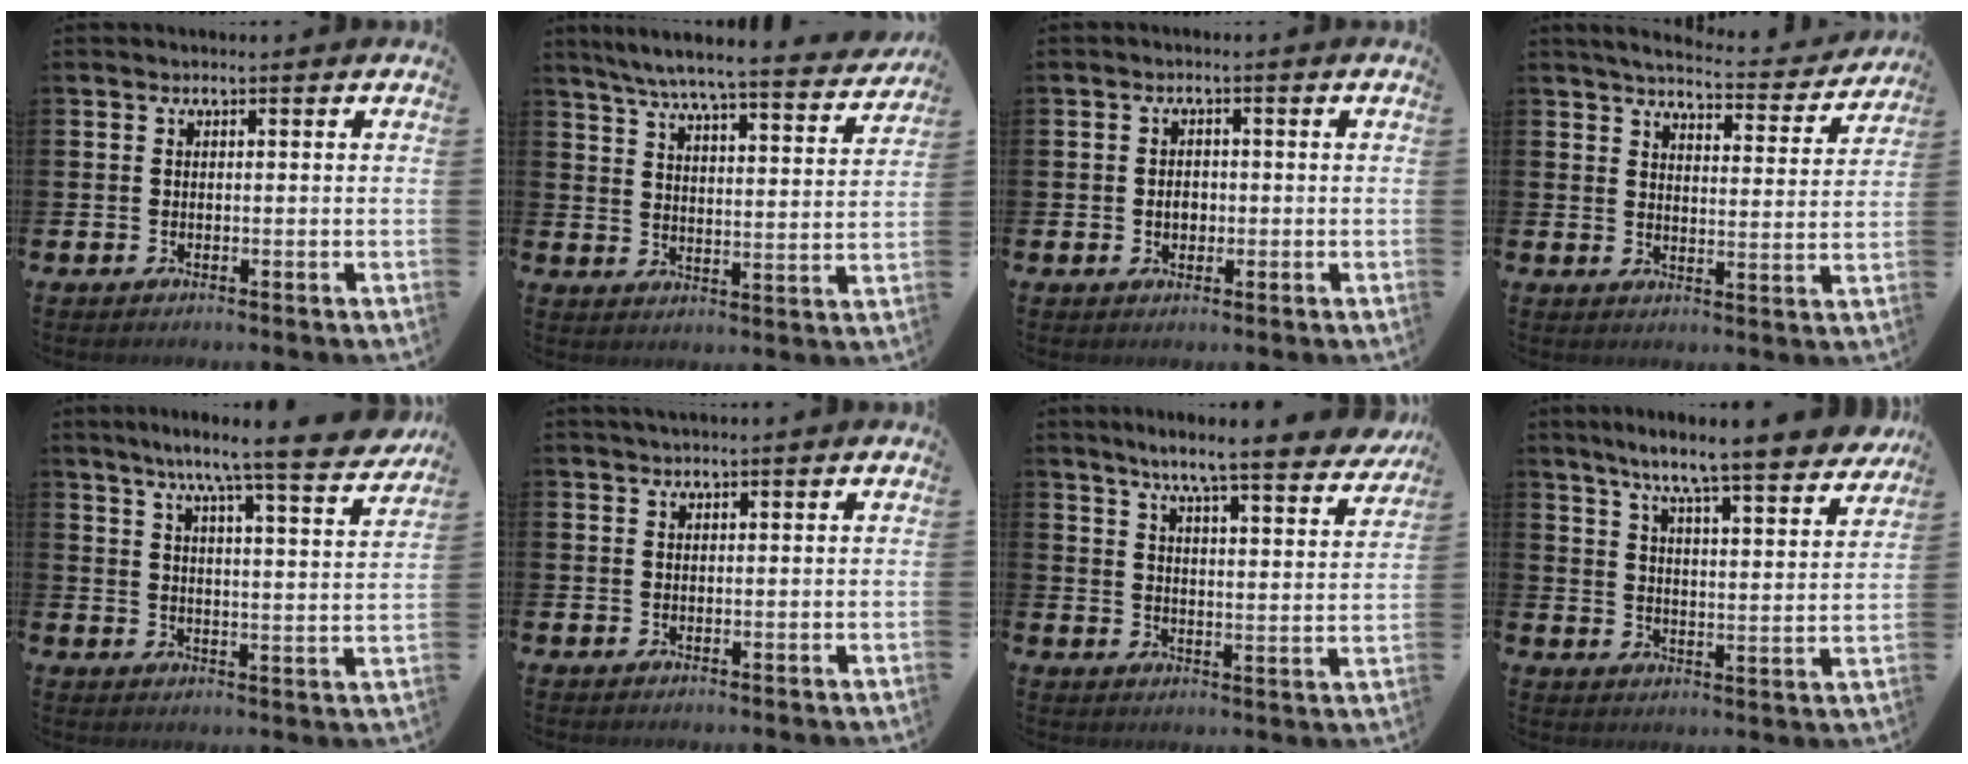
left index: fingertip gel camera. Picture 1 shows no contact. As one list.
[{"total": 6.8, "force": [6.2, 0.3, 2.7], "torque": [-0.069, -0.047, 0.104]}, {"total": 2.1, "force": [-0.2, 1.6, 1.3], "torque": [-0.006, 0.000, -0.011]}, {"total": 4.8, "force": [4.6, 0.6, 1.2], "torque": [-0.038, -0.035, 0.074]}, {"total": 8.2, "force": [7.3, -0.3, 3.7], "torque": [-0.083, -0.049, 0.121]}, {"total": 0.9, "force": [0.8, 0.0, 0.3], "torque": [-0.002, 0.000, 0.014]}, {"total": 7.4, "force": [6.7, 0.2, 3.1], "torque": [-0.069, -0.048, 0.111]}, {"total": 8.2, "force": [7.5, -0.1, 3.3], "torque": [-0.076, -0.057, 0.125]}]